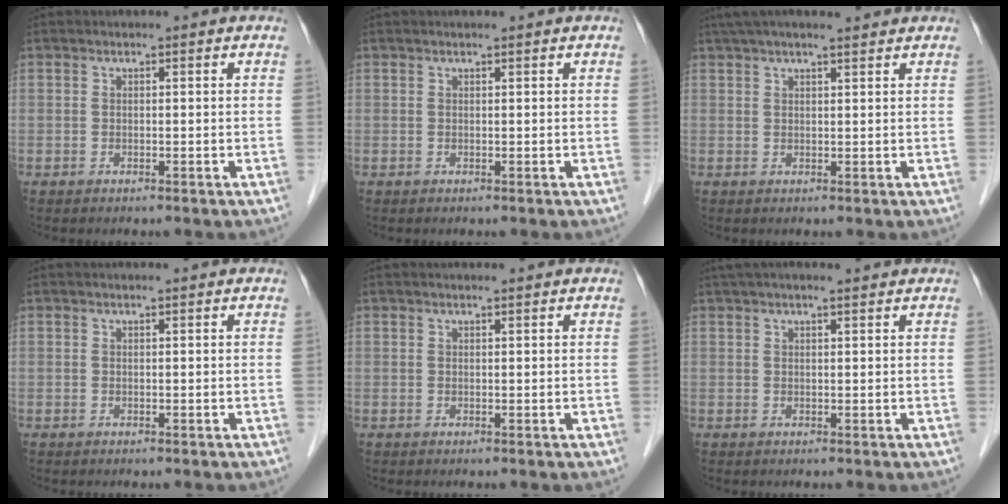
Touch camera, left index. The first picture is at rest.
{"total": 0.6, "force": [0.5, -0.1, 0.4], "torque": [-0.008, 0.004, 0.010]}
{"total": 8.8, "force": [7.4, 1.0, 4.6], "torque": [-0.073, 0.034, 0.105]}
{"total": 0.0}
{"total": 1.0, "force": [0.8, 0.0, 0.5], "torque": [-0.009, 0.006, 0.016]}
{"total": 6.3, "force": [5.3, 0.5, 3.5], "torque": [-0.055, 0.034, 0.078]}